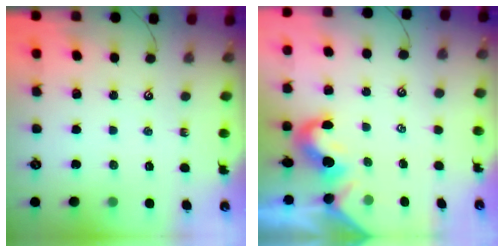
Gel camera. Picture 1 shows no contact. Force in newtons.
{"total": 1.5, "press": 1.3, "slide": 0.8}